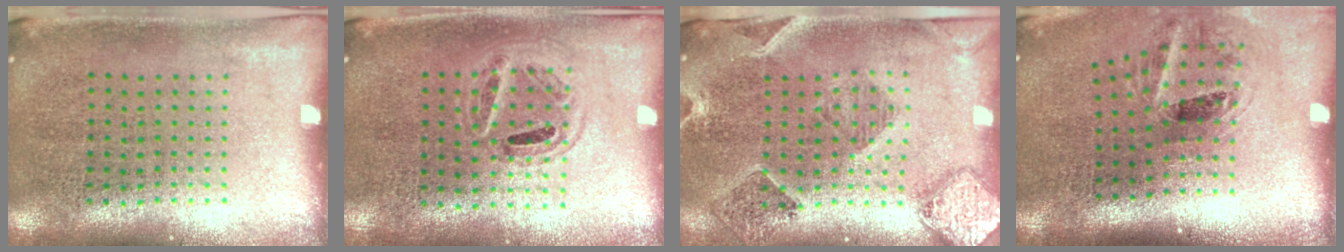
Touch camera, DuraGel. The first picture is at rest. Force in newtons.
{"total": 0.9, "press": 0.9, "slide": 0.3}
{"total": 1.6, "press": 1.6, "slide": 0.3}
{"total": 1.5, "press": 1.1, "slide": 1.1}